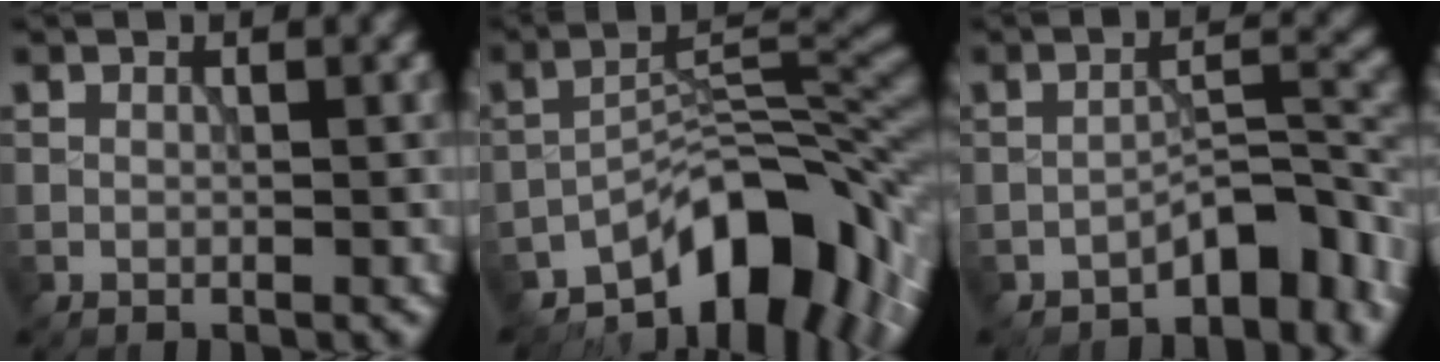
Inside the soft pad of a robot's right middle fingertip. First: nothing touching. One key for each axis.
{"total": 11.7, "fx": -7.4, "fy": 4.6, "fz": 7.8, "tx": -0.091, "ty": 0.008, "tz": -0.136}
{"total": 5.3, "fx": -3.8, "fy": 2.0, "fz": 3.1, "tx": -0.032, "ty": 0.010, "tz": -0.063}